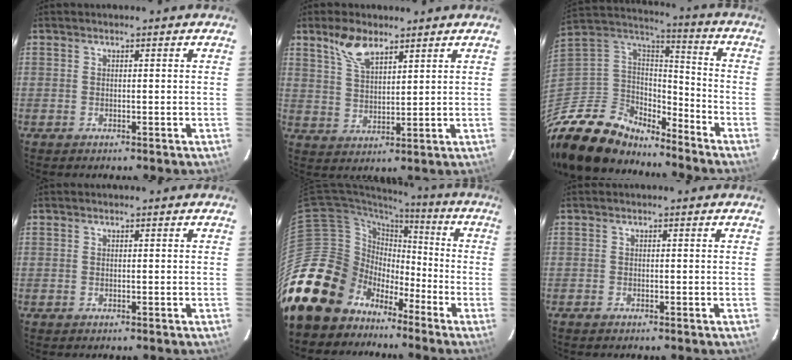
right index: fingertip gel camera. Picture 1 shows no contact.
{"total": 6.8, "force": [4.7, 2.9, 4.0], "torque": [-0.074, 0.006, 0.095]}
{"total": 17.9, "force": [-14.3, 8.5, 6.5], "torque": [-0.173, 0.024, -0.265]}
{"total": 0.0}
{"total": 18.8, "force": [-11.2, 14.3, 4.7], "torque": [-0.130, 0.044, -0.188]}
{"total": 0.5, "force": [-0.5, 0.2, 0.0], "torque": [-0.003, -0.001, -0.011]}